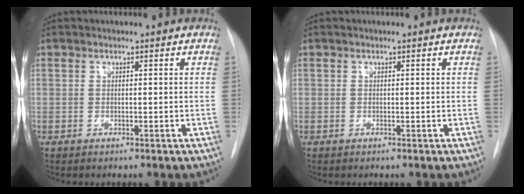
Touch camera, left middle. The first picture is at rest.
{"total": 0.0}